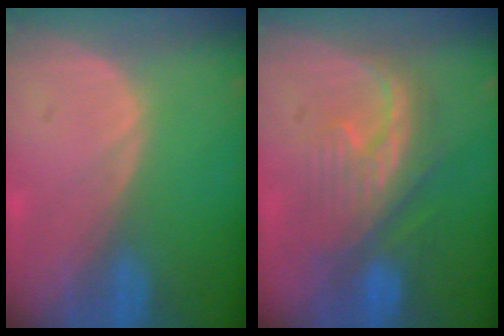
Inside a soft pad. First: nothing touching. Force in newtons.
{"total": 8.0, "press": 7.9, "slide": 1.2}